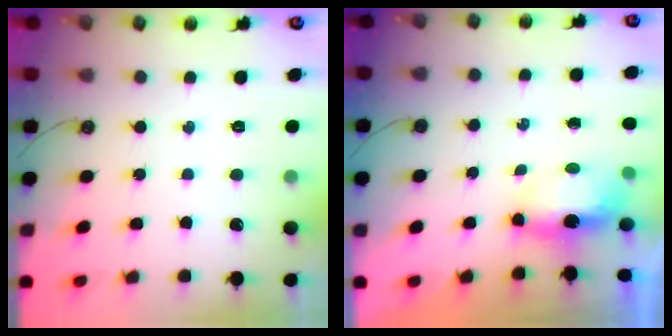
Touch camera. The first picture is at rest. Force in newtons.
{"total": 5.9, "press": 5.9, "slide": 1.0}